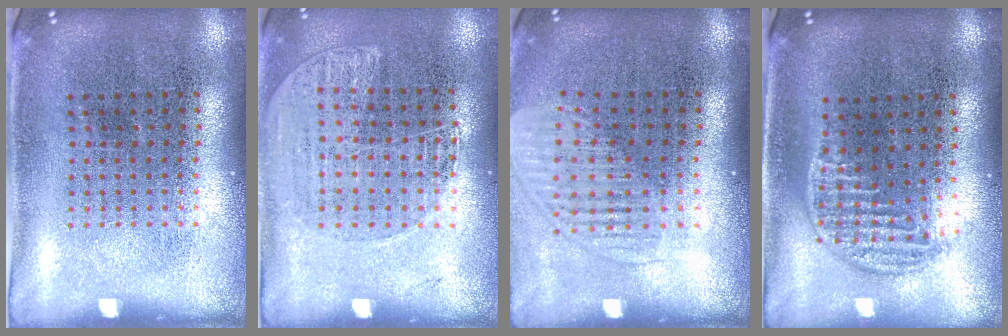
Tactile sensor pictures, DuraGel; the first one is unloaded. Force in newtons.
{"total": 1.3, "press": 1.3, "slide": 0.1}
{"total": 1.5, "press": 1.3, "slide": 0.8}
{"total": 1.2, "press": 1.0, "slide": 0.6}